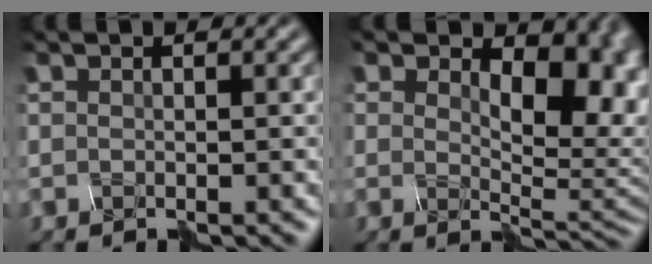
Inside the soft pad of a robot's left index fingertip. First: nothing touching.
{"total": 5.6, "force": [1.1, 3.3, 4.4], "torque": [-0.074, -0.016, 0.048]}